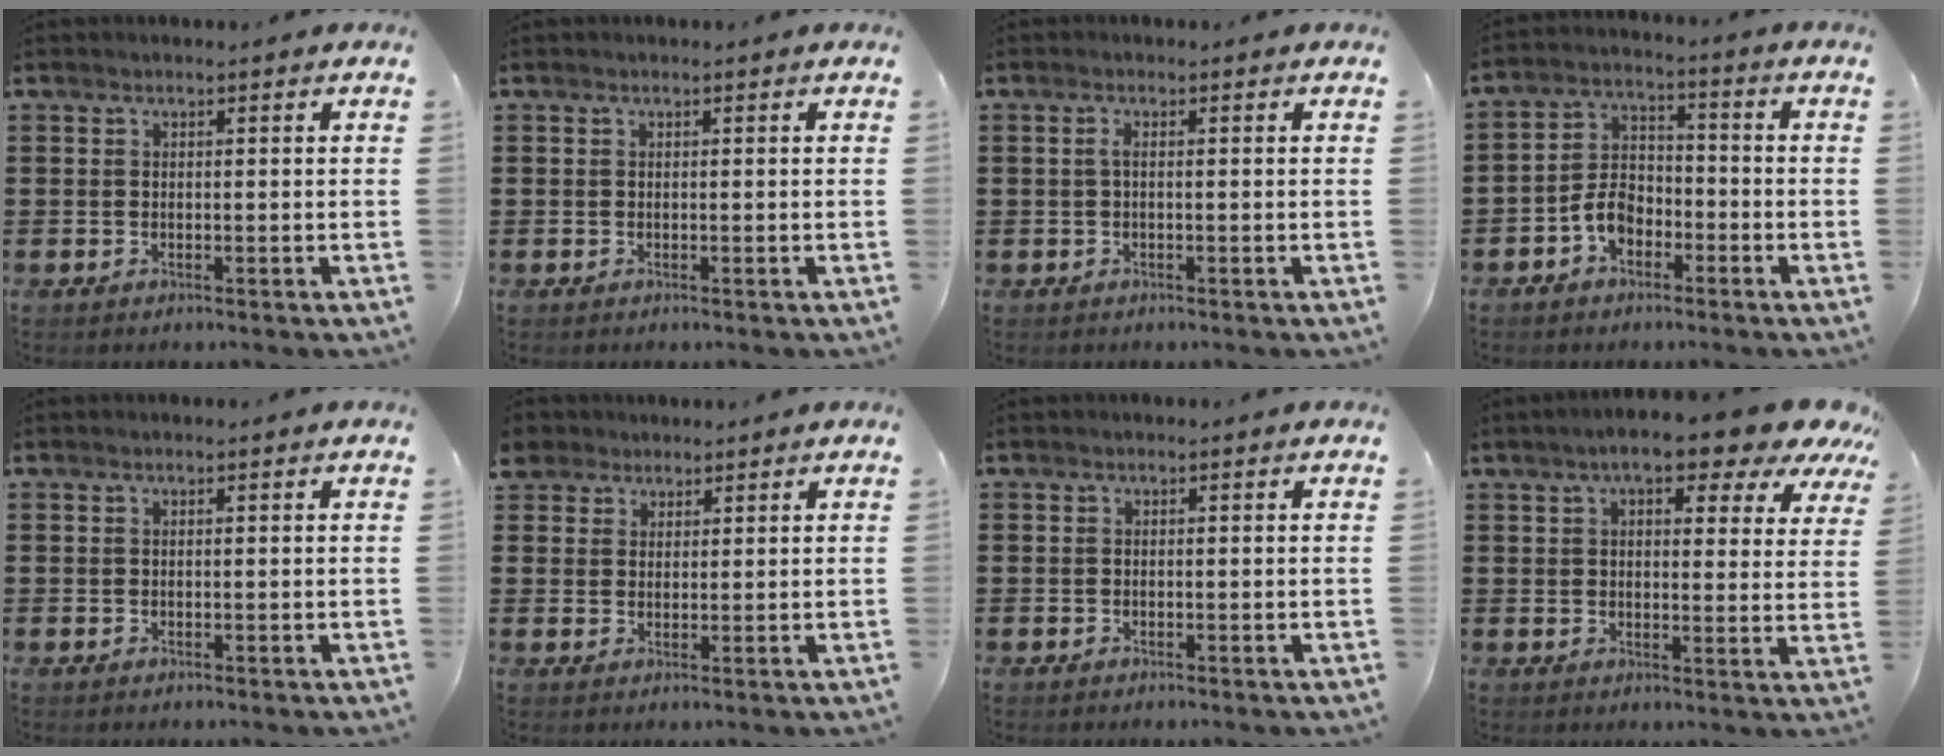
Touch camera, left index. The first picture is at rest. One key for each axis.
{"total": 0.0}
{"total": 1.1, "fx": -0.2, "fy": 0.2, "fz": 1.1, "tx": -0.022, "ty": 0.002, "tz": -0.004}
{"total": 5.6, "fx": -3.0, "fy": 3.7, "fz": 2.9, "tx": -0.074, "ty": 0.010, "tz": -0.064}
{"total": 0.0}
{"total": 3.1, "fx": 2.2, "fy": 2.2, "fz": 0.1, "tx": -0.008, "ty": 0.009, "tz": 0.041}
{"total": 0.0}
{"total": 8.5, "fx": 6.4, "fy": 1.9, "fz": 5.3, "tx": -0.091, "ty": -0.020, "tz": 0.105}